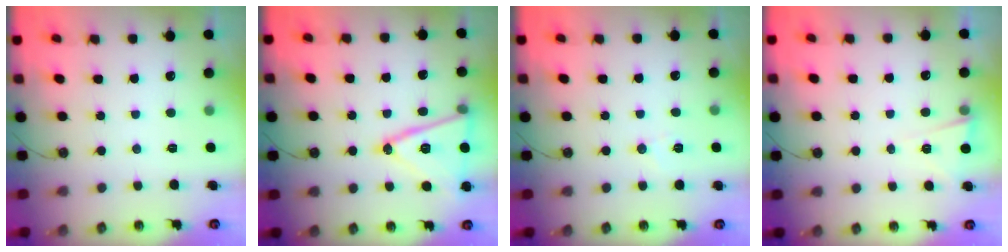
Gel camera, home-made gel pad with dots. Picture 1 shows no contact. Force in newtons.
{"total": 17.6, "press": 17.3, "slide": 3.4}
{"total": 4.8, "press": 4.7, "slide": 1.0}
{"total": 2.8, "press": 2.4, "slide": 1.4}